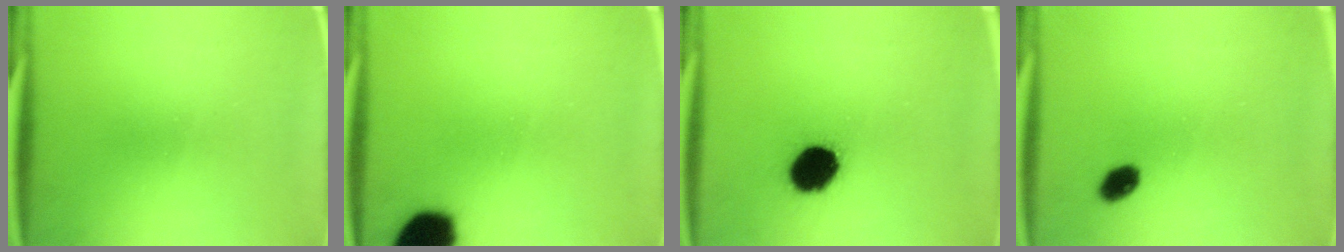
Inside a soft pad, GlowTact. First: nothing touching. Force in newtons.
{"total": 13.2}
{"total": 11.9}
{"total": 3.5}